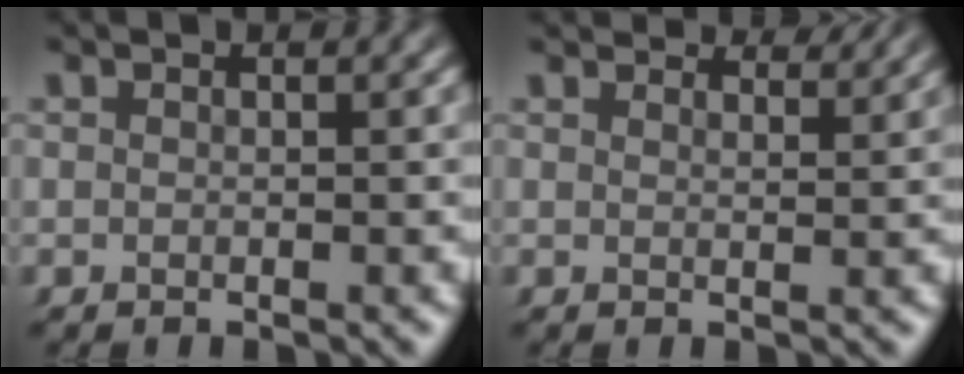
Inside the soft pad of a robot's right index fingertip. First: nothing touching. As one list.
[{"total": 3.4, "force": [3.3, -0.1, 0.7], "torque": [0.000, 0.001, 0.048]}]